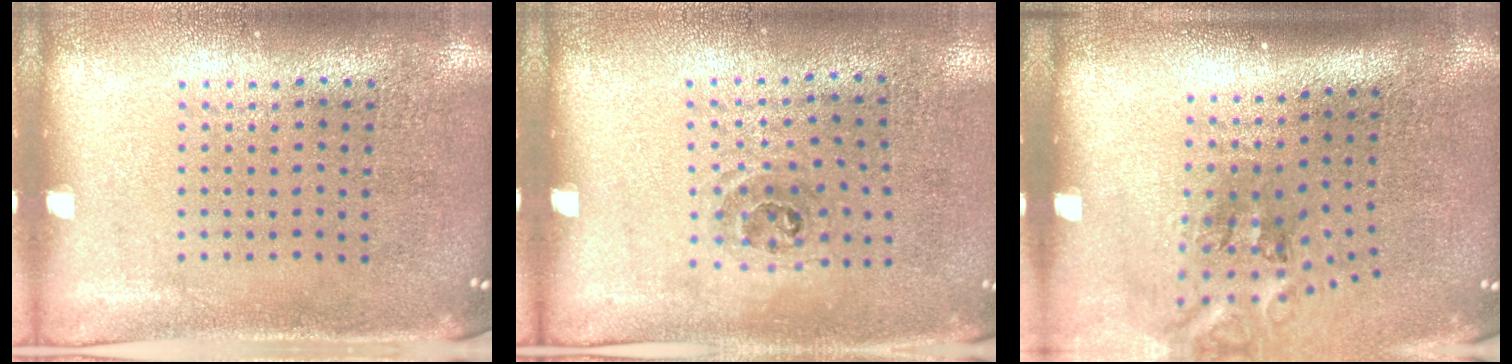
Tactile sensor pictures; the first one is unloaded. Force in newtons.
{"total": 1.0, "press": 0.7, "slide": 0.8}
{"total": 2.0, "press": 1.2, "slide": 1.6}